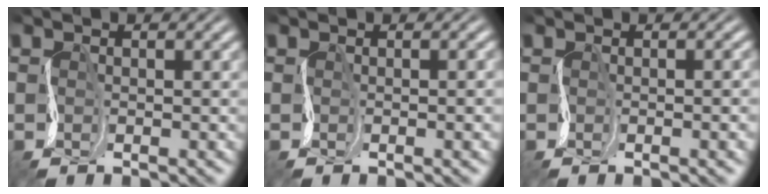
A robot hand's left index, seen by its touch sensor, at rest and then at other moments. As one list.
[{"total": 3.9, "force": [0.0, 1.8, 3.4], "torque": [-0.024, 0.014, -0.006]}, {"total": 4.8, "force": [-0.2, 2.3, 4.3], "torque": [-0.025, 0.016, -0.010]}]